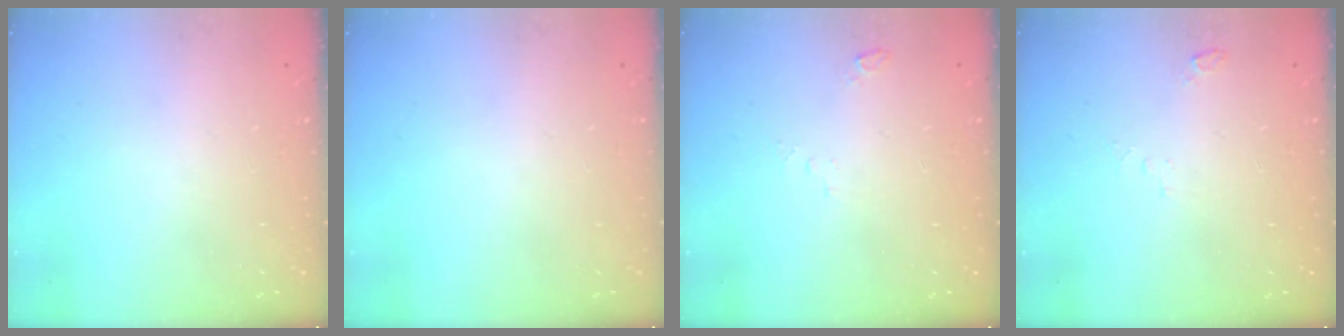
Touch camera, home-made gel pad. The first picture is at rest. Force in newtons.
{"total": 0.0}
{"total": 3.0, "press": 2.1, "slide": 2.1}
{"total": 3.0, "press": 2.1, "slide": 2.1}